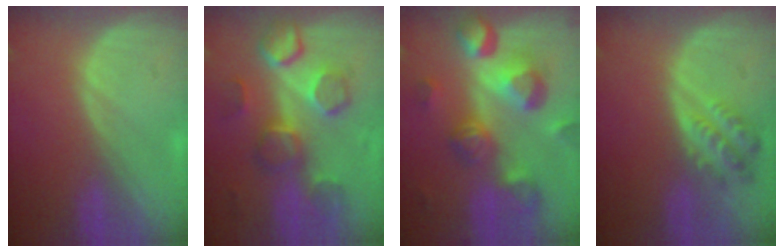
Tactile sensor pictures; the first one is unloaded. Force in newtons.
{"total": 8.7, "press": 8.4, "slide": 2.0}
{"total": 10.7, "press": 9.6, "slide": 4.8}
{"total": 4.8, "press": 4.8, "slide": 0.5}